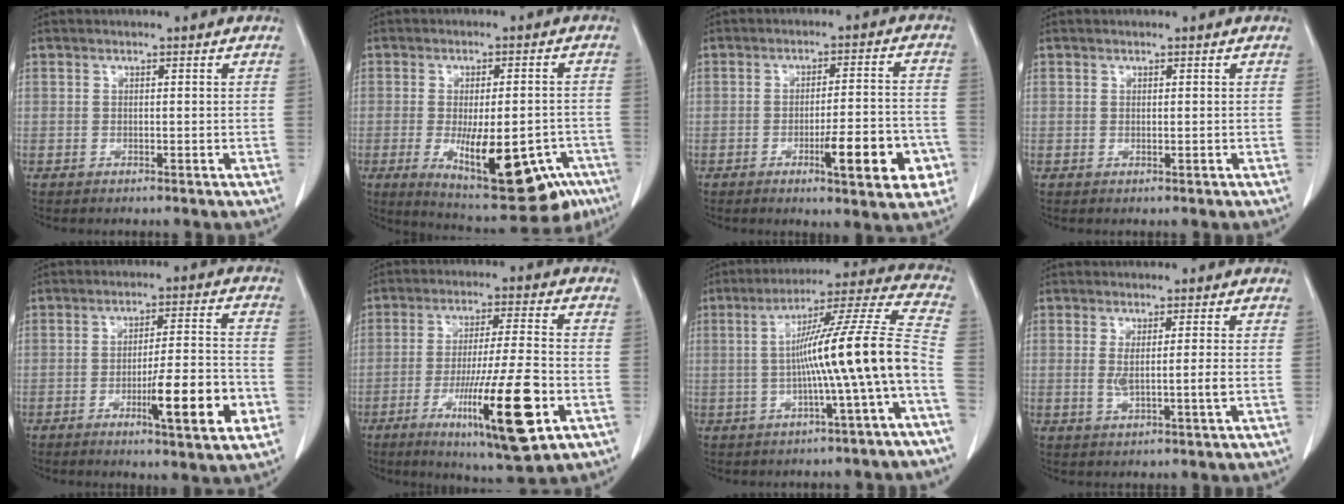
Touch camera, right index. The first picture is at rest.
{"total": 17.0, "force": [-7.5, 6.0, 14.1], "torque": [-0.169, -0.003, -0.091]}
{"total": 10.8, "force": [-4.2, 1.8, 9.8], "torque": [-0.131, 0.003, -0.055]}
{"total": 0.0}
{"total": 11.9, "force": [-4.1, 0.9, 11.1], "torque": [-0.165, -0.007, -0.061]}
{"total": 16.0, "force": [-6.0, 1.1, 14.8], "torque": [-0.255, -0.028, -0.093]}
{"total": 15.3, "force": [-2.7, -1.6, 15.0], "torque": [-0.224, 0.020, -0.049]}
{"total": 4.0, "force": [-0.1, 0.0, 4.0], "torque": [-0.072, -0.004, 0.001]}